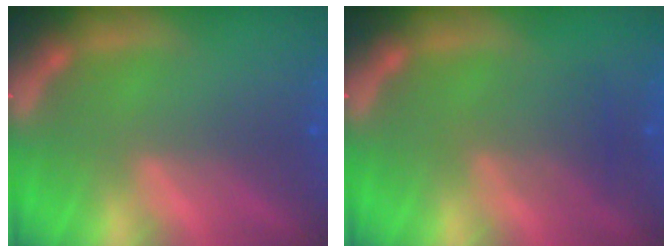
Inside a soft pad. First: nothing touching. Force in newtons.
{"total": 3.0}